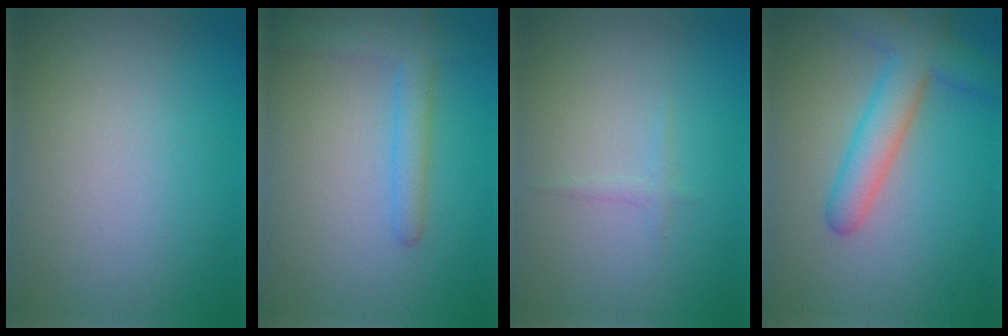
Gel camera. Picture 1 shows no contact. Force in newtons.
{"total": 3.0, "press": 3.0, "slide": 0.2}
{"total": 0.6, "press": 0.6, "slide": 0.0}
{"total": 5.3, "press": 5.2, "slide": 0.2}